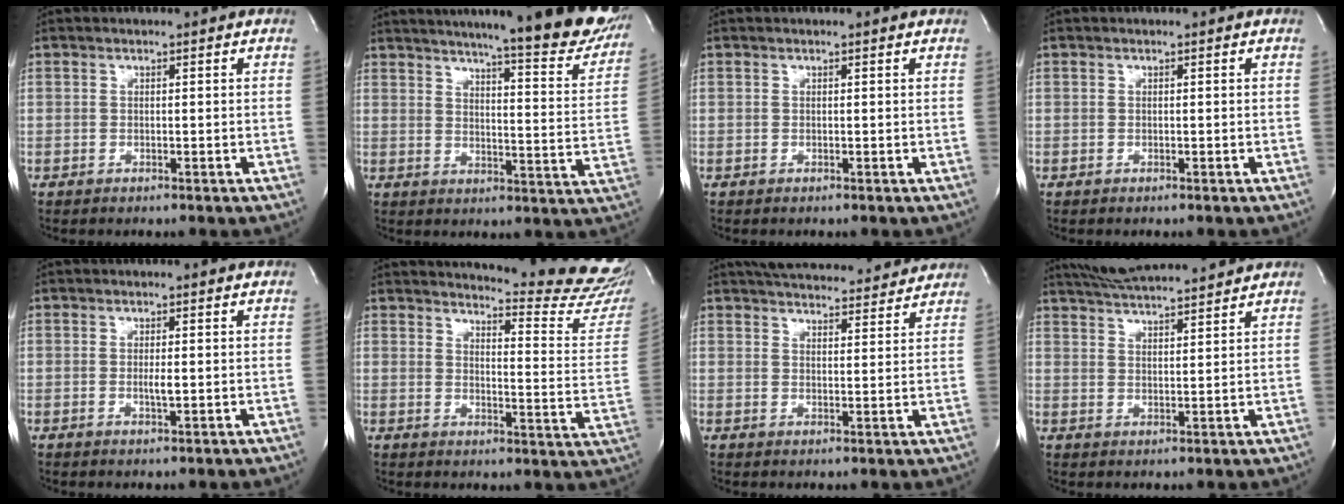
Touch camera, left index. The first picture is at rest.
{"total": 25.1, "force": [20.8, 2.6, 13.7], "torque": [-0.193, -0.053, 0.248]}
{"total": 0.0}
{"total": 0.0}
{"total": 1.6, "force": [-0.3, 0.2, 1.6], "torque": [-0.032, -0.006, -0.006]}
{"total": 19.3, "force": [18.6, -0.4, 4.9], "torque": [-0.071, -0.150, 0.203]}
{"total": 16.0, "force": [15.0, 3.0, 4.7], "torque": [-0.066, 0.024, 0.201]}
{"total": 12.9, "force": [11.9, 1.0, 5.0], "torque": [-0.094, 0.022, 0.182]}